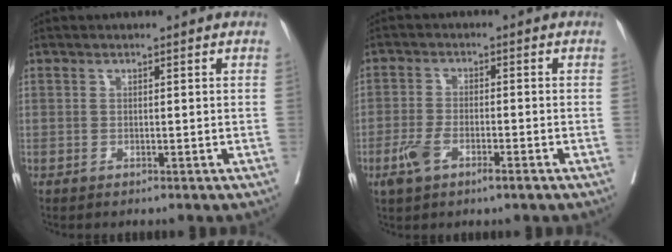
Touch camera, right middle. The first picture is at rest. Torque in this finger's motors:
{"motor_torque": [1.02, -0.73, 0.50, 0.08]}